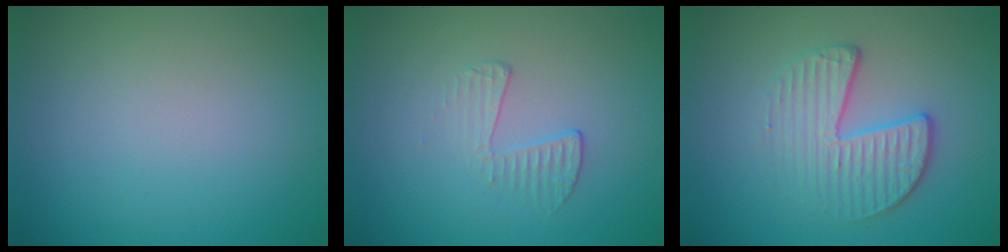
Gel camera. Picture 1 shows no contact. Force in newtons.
{"total": 1.8, "press": 0.5, "slide": 1.7}
{"total": 3.8, "press": 3.1, "slide": 2.1}